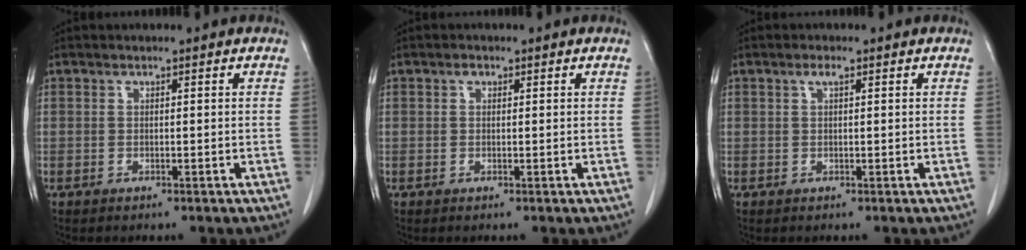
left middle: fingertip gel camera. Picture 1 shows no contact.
{"total": 0.7, "force": [0.4, 0.4, 0.4], "torque": [-0.006, 0.001, 0.005]}
{"total": 1.2, "force": [0.6, 0.1, 1.0], "torque": [-0.022, 0.002, 0.010]}